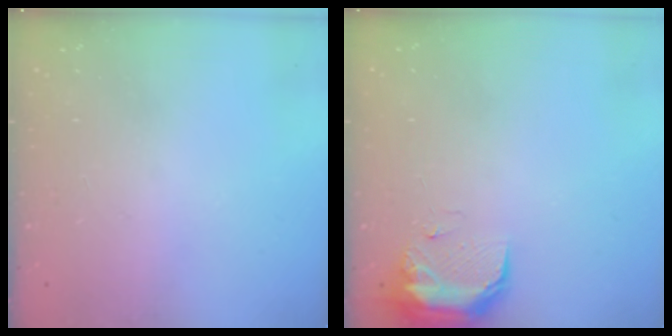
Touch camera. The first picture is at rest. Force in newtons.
{"total": 8.8, "press": 8.7, "slide": 1.2}